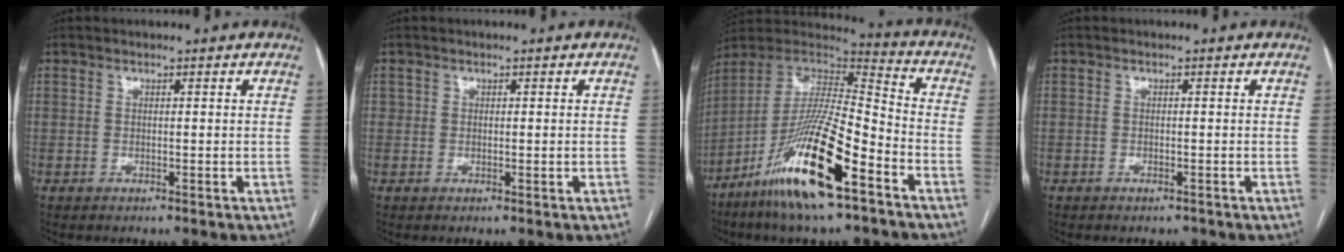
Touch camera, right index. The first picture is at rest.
{"total": 0.8, "force": [0.1, 0.6, 0.5], "torque": [-0.011, 0.006, 0.005]}
{"total": 20.3, "force": [-11.1, 2.7, 16.8], "torque": [-0.338, -0.034, -0.206]}
{"total": 0.9, "force": [-0.8, 0.4, 0.3], "torque": [-0.008, -0.001, -0.008]}